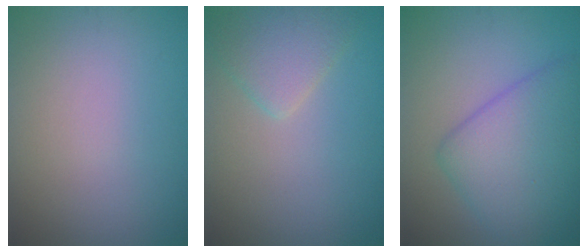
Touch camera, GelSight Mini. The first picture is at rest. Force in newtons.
{"total": 2.6, "press": 2.6, "slide": 0.2}
{"total": 7.0, "press": 7.0, "slide": 0.2}